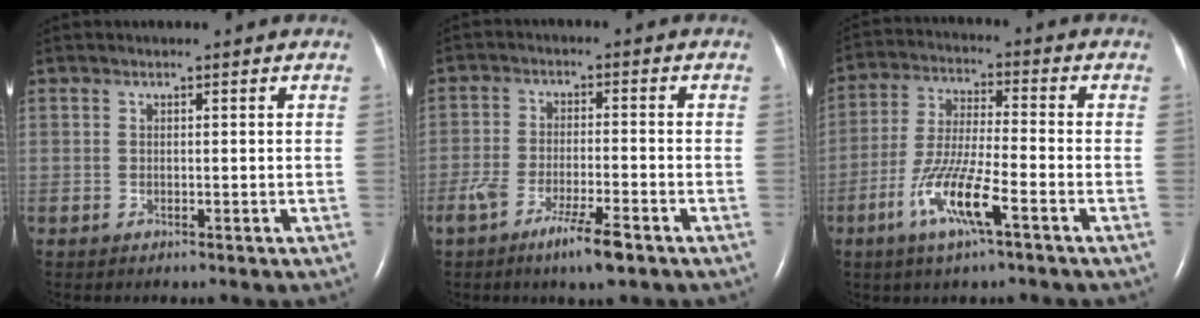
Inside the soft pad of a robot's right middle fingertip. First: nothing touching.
{"total": 7.1, "force": [-4.5, 0.8, 5.4], "torque": [-0.105, -0.012, -0.079]}
{"total": 9.9, "force": [-4.7, 0.8, 8.6], "torque": [-0.179, -0.011, -0.091]}